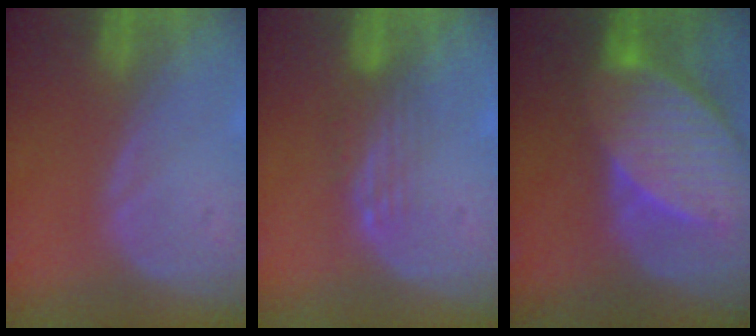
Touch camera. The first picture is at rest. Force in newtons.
{"total": 3.3, "press": 2.7, "slide": 1.9}
{"total": 10.6, "press": 9.3, "slide": 5.0}